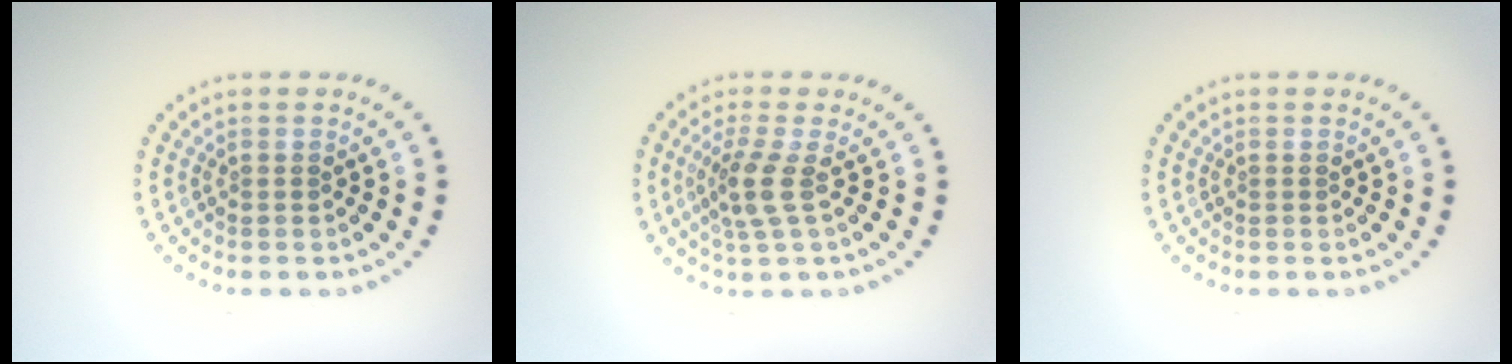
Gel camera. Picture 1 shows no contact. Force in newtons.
{"total": 2.7, "press": 2.1, "slide": 1.7}
{"total": 0.0}